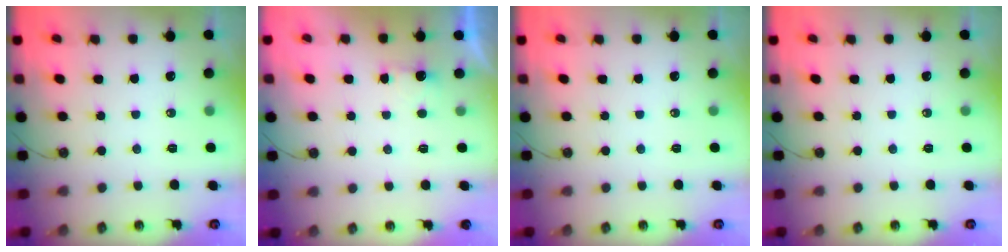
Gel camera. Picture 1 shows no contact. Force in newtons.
{"total": 1.3, "press": 1.1, "slide": 0.8}
{"total": 0.0}
{"total": 0.0}